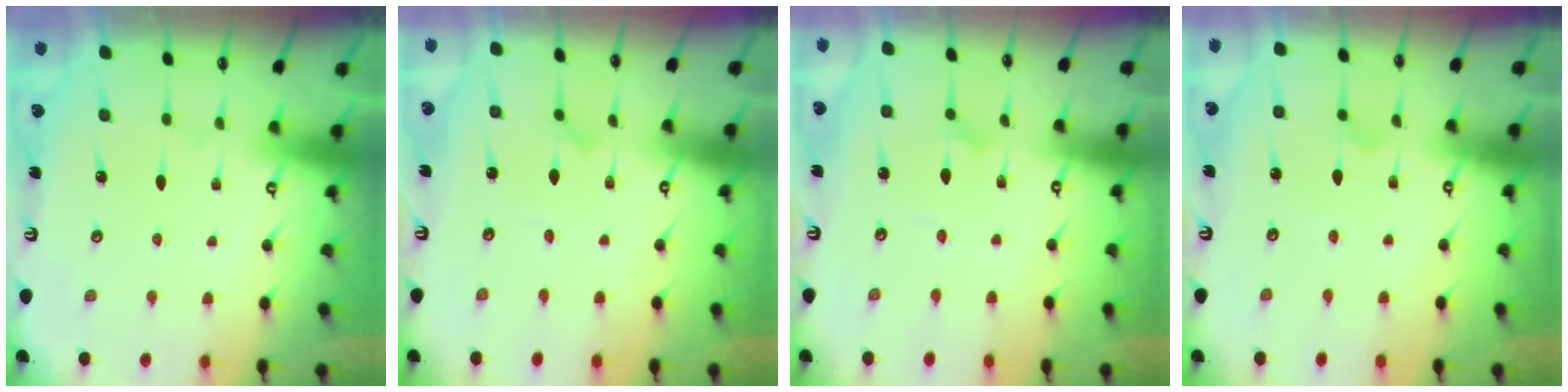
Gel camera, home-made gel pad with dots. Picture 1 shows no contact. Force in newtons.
{"total": 0.8, "press": 0.8, "slide": 0.0}
{"total": 3.0, "press": 3.0, "slide": 0.2}
{"total": 2.7, "press": 2.7, "slide": 0.6}